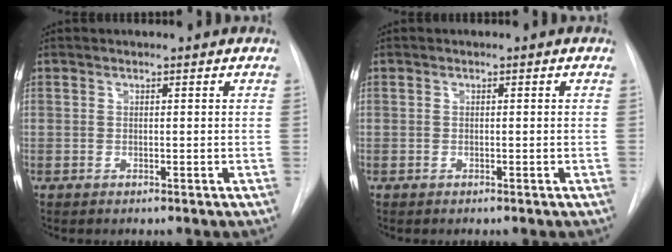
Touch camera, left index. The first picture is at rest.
{"total": 0.0}